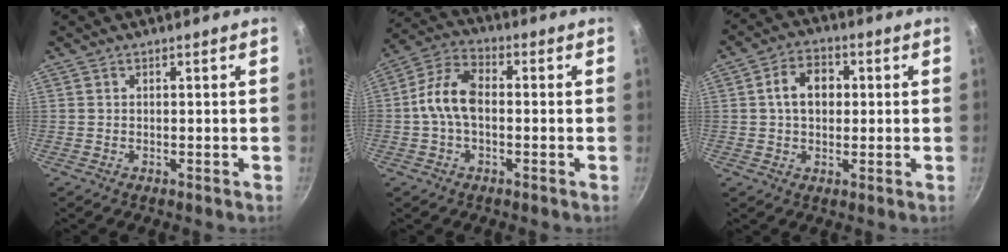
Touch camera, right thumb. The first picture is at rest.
{"total": 9.3, "force": [-0.6, 5.6, 7.4], "torque": [-0.134, 0.034, -0.026]}
{"total": 7.4, "force": [0.9, 5.4, 5.0], "torque": [-0.063, 0.013, 0.006]}